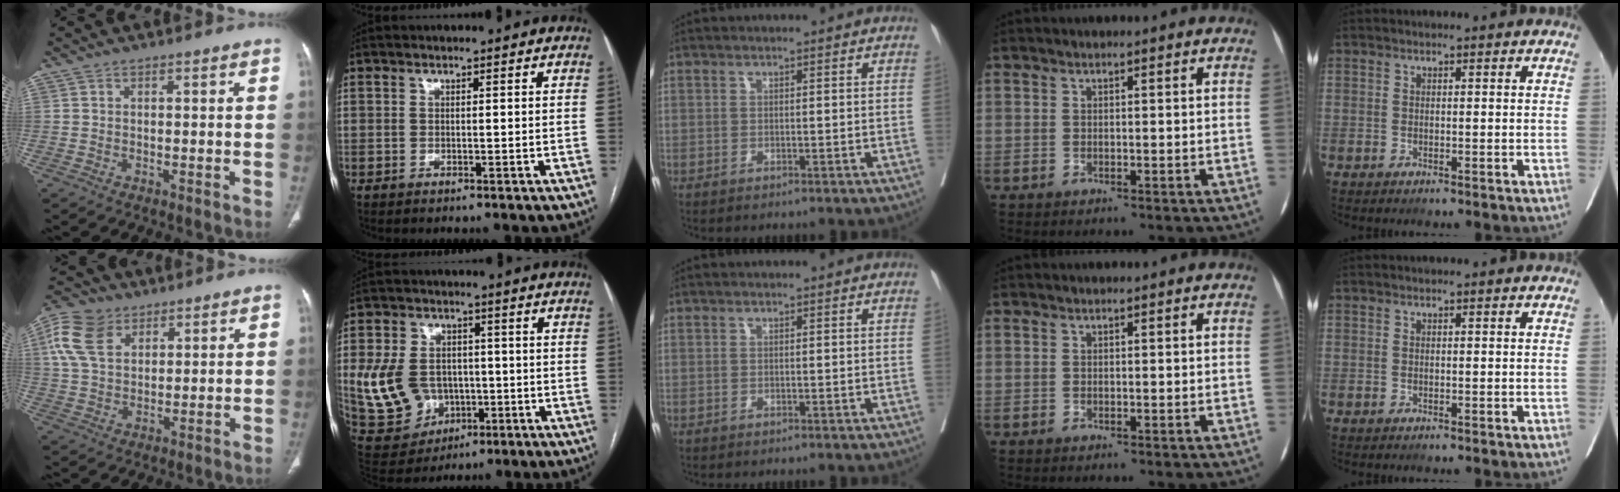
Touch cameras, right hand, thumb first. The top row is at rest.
{"thumb": {"total": 11.0, "force": [4.9, 7.4, 6.5], "torque": [-0.118, -0.001, 0.093]}, "index": {"total": 12.4, "force": [-1.3, 9.9, 7.2], "torque": [-0.170, 0.018, 0.000]}}